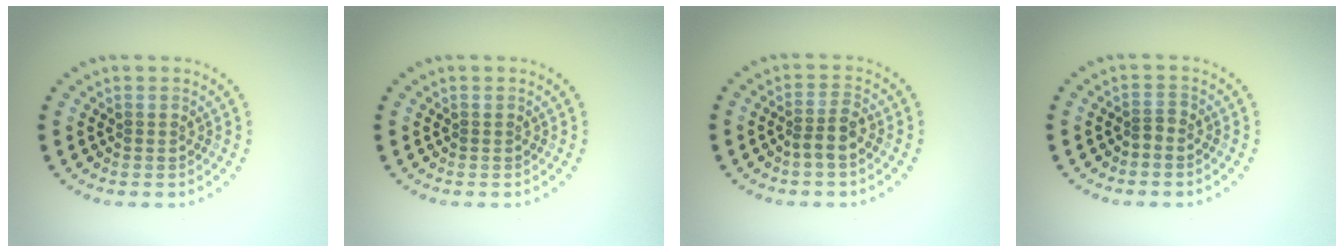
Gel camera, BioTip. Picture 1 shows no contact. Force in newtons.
{"total": 0.0}
{"total": 2.0, "press": 1.6, "slide": 1.1}
{"total": 0.8, "press": 0.4, "slide": 0.6}